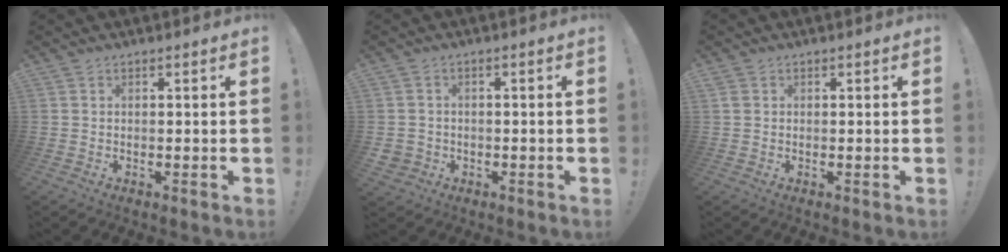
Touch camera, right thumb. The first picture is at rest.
{"total": 2.7, "force": [-0.4, 2.5, 0.8], "torque": [-0.008, 0.000, -0.006]}
{"total": 1.1, "force": [0.5, 0.9, 0.5], "torque": [-0.011, 0.003, 0.009]}